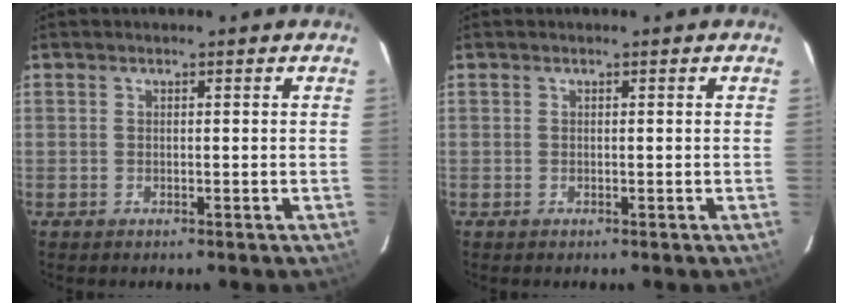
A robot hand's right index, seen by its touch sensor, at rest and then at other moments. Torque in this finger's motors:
{"motor_torque": [-0.01, 0.01, 0.00, 0.00]}